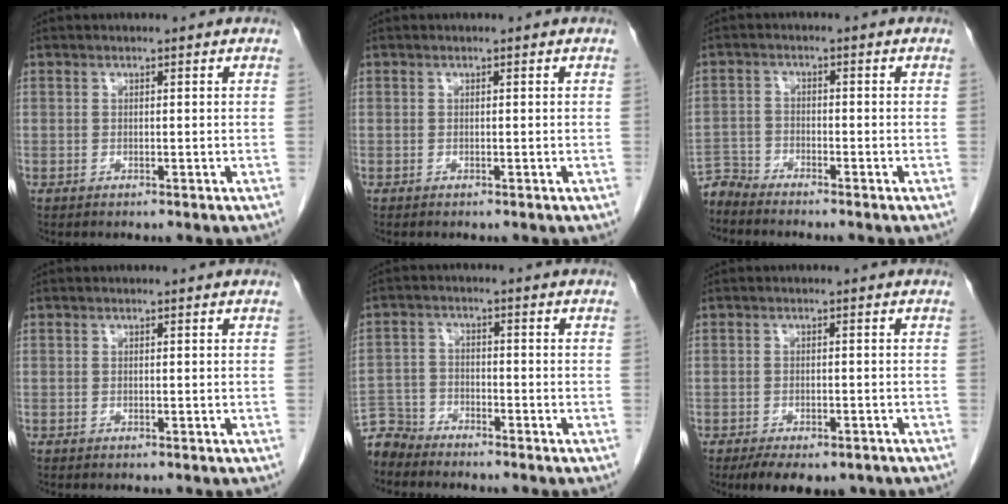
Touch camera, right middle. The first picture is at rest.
{"total": 0.0}
{"total": 3.6, "force": [-3.5, -0.2, -0.7], "torque": [0.019, -0.013, -0.070]}
{"total": 0.0}
{"total": 5.2, "force": [-5.1, 1.1, -0.6], "torque": [0.013, -0.005, -0.102]}
{"total": 8.4, "force": [-6.2, 3.4, 4.5], "torque": [-0.060, -0.006, -0.086]}